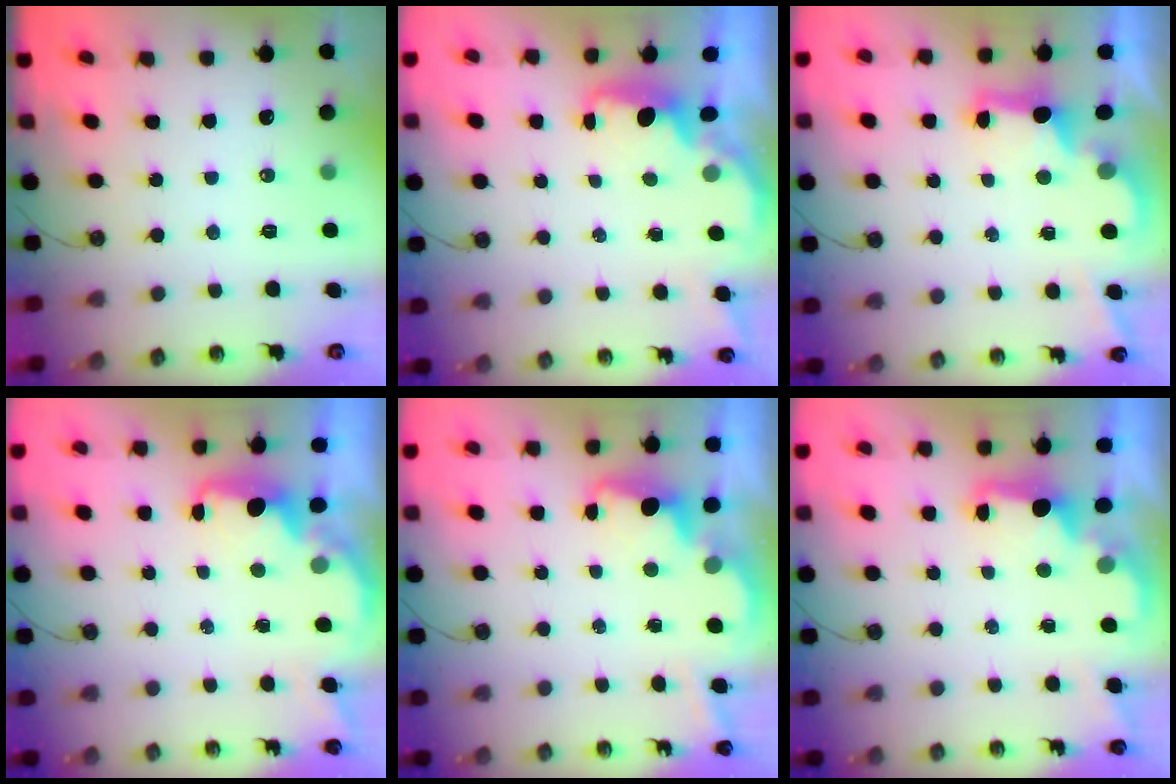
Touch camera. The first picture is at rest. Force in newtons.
{"total": 1.4, "press": 1.2, "slide": 0.6}
{"total": 2.7, "press": 2.6, "slide": 0.9}
{"total": 2.3, "press": 2.1, "slide": 0.9}
{"total": 3.4, "press": 3.3, "slide": 0.8}
{"total": 2.3, "press": 2.2, "slide": 0.7}